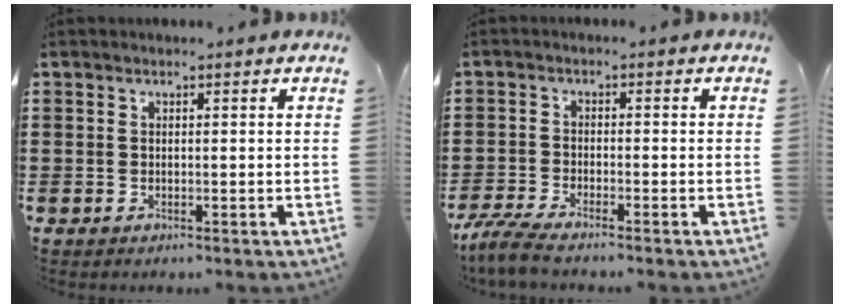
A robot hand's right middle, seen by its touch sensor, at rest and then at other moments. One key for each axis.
{"total": 3.9, "fx": -3.6, "fy": 0.0, "fz": 1.6, "tx": -0.050, "ty": -0.014, "tz": -0.074}